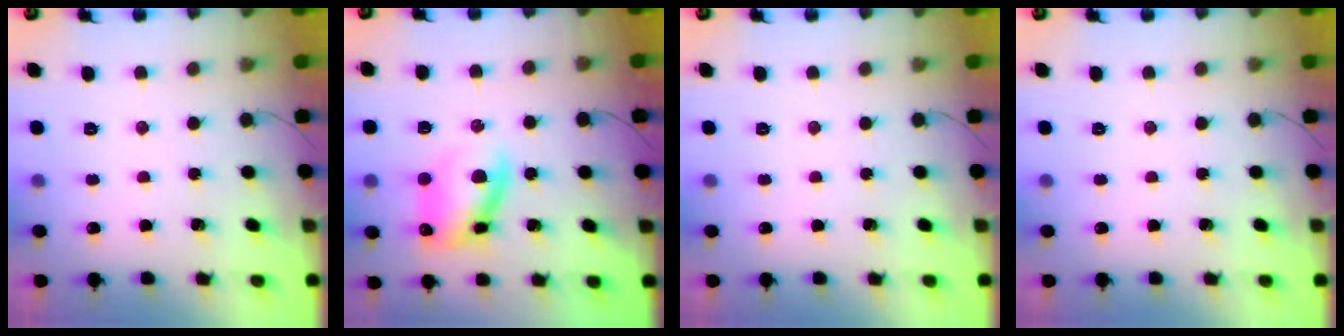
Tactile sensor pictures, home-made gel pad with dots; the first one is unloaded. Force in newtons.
{"total": 11.4, "press": 11.2, "slide": 2.2}
{"total": 0.0}
{"total": 0.0}